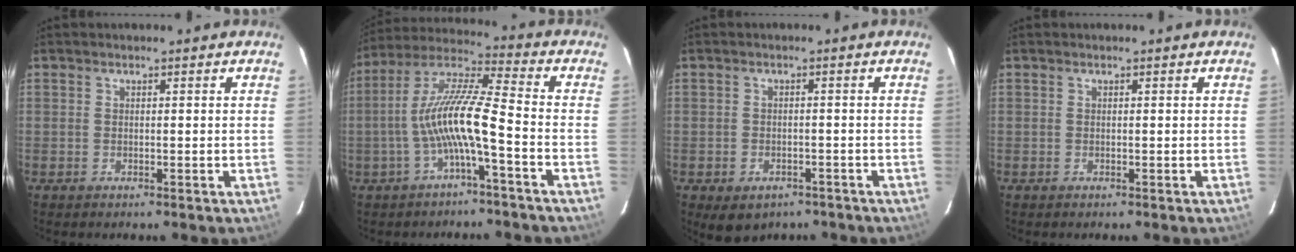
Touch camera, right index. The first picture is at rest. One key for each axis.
{"total": 11.2, "fx": -3.5, "fy": 0.7, "fz": 10.6, "tx": -0.219, "ty": 0.014, "tz": -0.065}
{"total": 6.4, "fx": -4.1, "fy": 4.2, "fz": 2.8, "tx": -0.054, "ty": -0.007, "tz": -0.043}
{"total": 0.0}